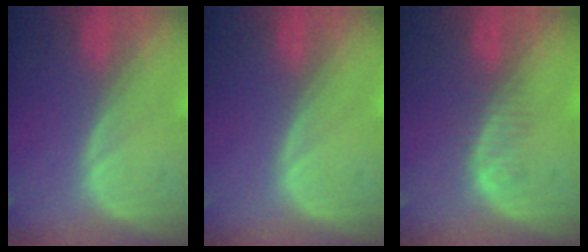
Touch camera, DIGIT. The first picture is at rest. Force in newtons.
{"total": 0.0}
{"total": 2.2, "press": 2.0, "slide": 0.9}